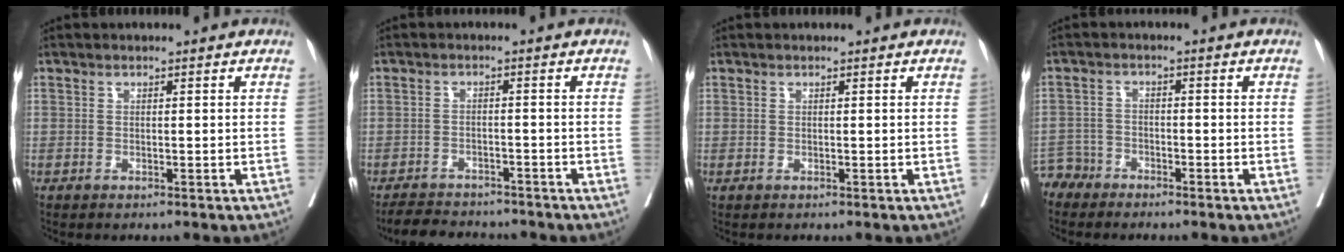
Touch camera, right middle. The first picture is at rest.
{"total": 7.6, "force": [-7.0, 2.2, 1.9], "torque": [-0.024, -0.004, -0.104]}
{"total": 0.0}
{"total": 3.8, "force": [-3.4, 1.5, -0.8], "torque": [0.016, -0.001, -0.070]}